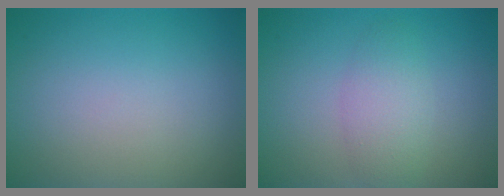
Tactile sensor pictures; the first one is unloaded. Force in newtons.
{"total": 2.8, "press": 2.8, "slide": 0.1}